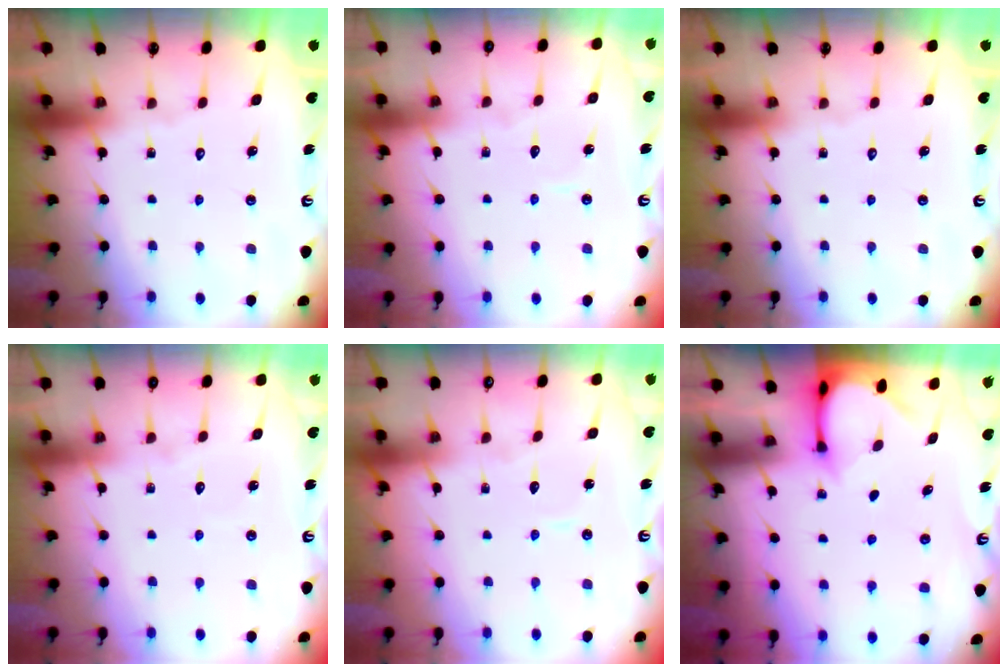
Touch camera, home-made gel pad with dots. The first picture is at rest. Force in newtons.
{"total": 3.7, "press": 3.7, "slide": 0.4}
{"total": 0.0}
{"total": 4.2, "press": 4.1, "slide": 0.3}
{"total": 3.8, "press": 3.8, "slide": 0.1}
{"total": 3.4, "press": 3.4, "slide": 0.3}